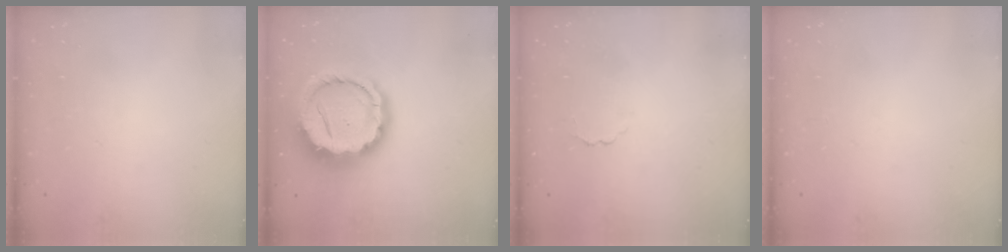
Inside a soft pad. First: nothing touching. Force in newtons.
{"total": 16.7, "press": 16.3, "slide": 3.5}
{"total": 1.7, "press": 1.7, "slide": 0.5}
{"total": 0.0}